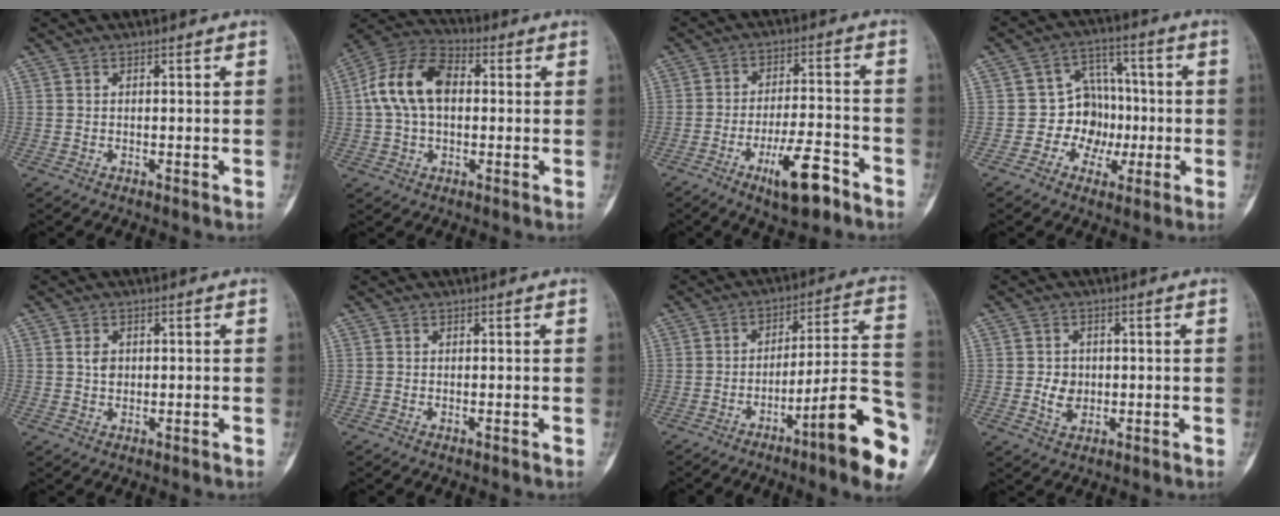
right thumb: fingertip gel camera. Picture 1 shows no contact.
{"total": 13.4, "force": [1.4, 8.5, 10.2], "torque": [-0.193, 0.033, 0.017]}
{"total": 10.8, "force": [-6.2, 3.3, 8.1], "torque": [-0.131, 0.033, -0.098]}
{"total": 9.1, "force": [-1.5, 8.1, 4.0], "torque": [-0.007, 0.032, -0.032]}
{"total": 2.1, "force": [0.2, 1.6, 1.4], "torque": [-0.018, 0.002, 0.004]}
{"total": 0.0}
{"total": 17.4, "force": [-8.3, 2.2, 15.2], "torque": [-0.198, 0.056, -0.121]}
{"total": 4.0, "force": [-0.4, 3.3, 2.3], "torque": [-0.028, 0.002, -0.004]}